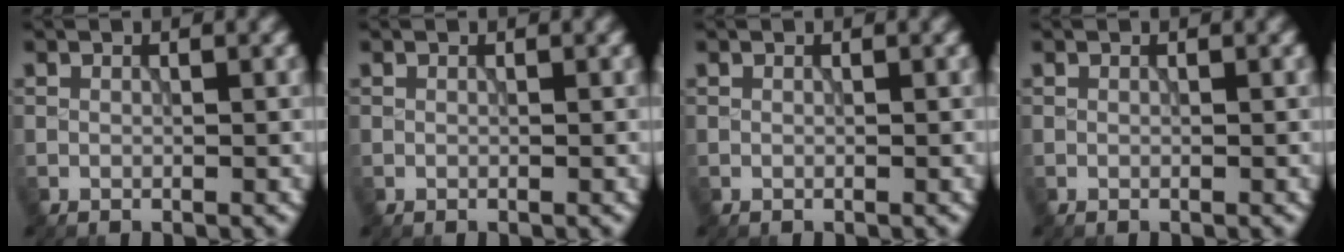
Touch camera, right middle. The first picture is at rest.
{"total": 0.0}
{"total": 0.0}
{"total": 0.0}